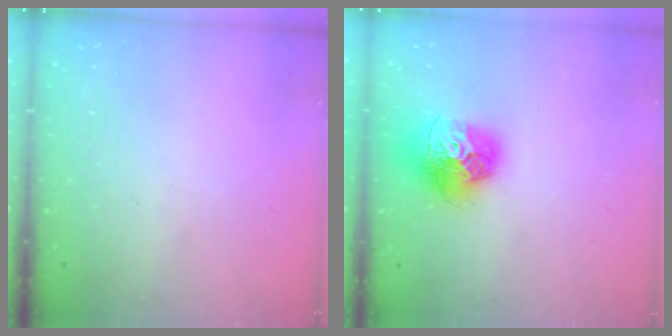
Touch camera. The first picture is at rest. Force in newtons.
{"total": 16.9, "press": 16.8, "slide": 1.7}